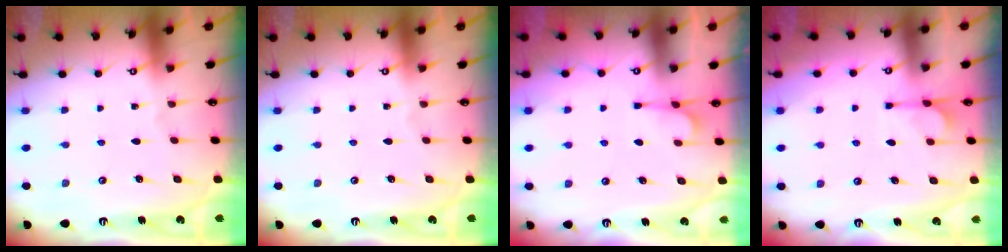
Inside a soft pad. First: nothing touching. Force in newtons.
{"total": 0.0}
{"total": 4.6, "press": 4.5, "slide": 1.3}
{"total": 5.6, "press": 5.4, "slide": 1.6}